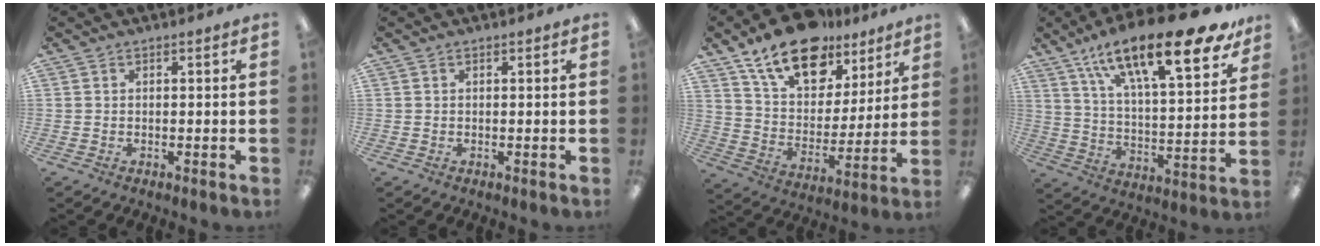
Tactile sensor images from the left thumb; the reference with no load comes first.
{"total": 0.0}
{"total": 18.6, "force": [12.8, 10.0, 9.1], "torque": [-0.157, -0.073, 0.227]}
{"total": 23.6, "force": [16.2, 6.8, 15.7], "torque": [-0.239, -0.100, 0.261]}